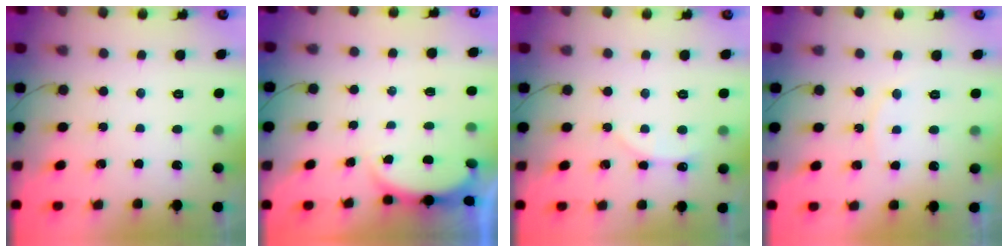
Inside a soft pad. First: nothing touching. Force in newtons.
{"total": 2.6, "press": 2.6, "slide": 0.6}
{"total": 2.5, "press": 2.5, "slide": 0.3}
{"total": 5.2, "press": 5.2, "slide": 0.5}